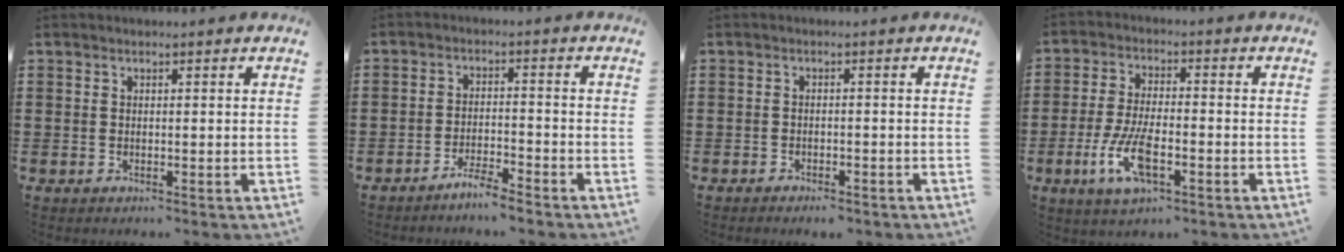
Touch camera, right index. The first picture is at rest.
{"total": 3.6, "force": [-3.4, -0.2, 1.0], "torque": [-0.026, 0.001, -0.070]}
{"total": 1.3, "force": [-1.3, 0.0, 0.0], "torque": [-0.006, 0.000, -0.027]}
{"total": 8.3, "force": [-3.2, 3.0, 7.1], "torque": [-0.161, -0.015, -0.060]}